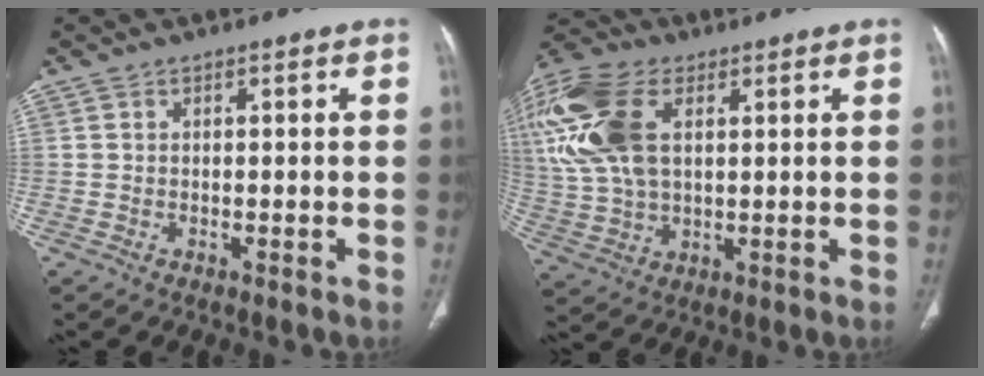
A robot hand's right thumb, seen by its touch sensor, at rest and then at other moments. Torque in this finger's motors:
{"motor_torque": [2.02, 2.49, 1.63, 0.42, 0.29]}